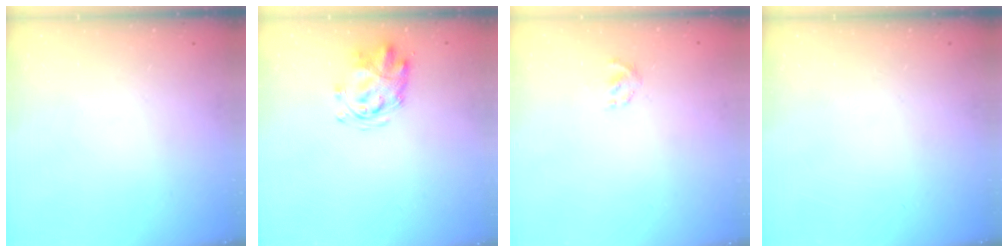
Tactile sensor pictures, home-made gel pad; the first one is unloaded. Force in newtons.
{"total": 3.3, "press": 3.2, "slide": 0.8}
{"total": 1.3, "press": 1.1, "slide": 0.7}
{"total": 0.0}